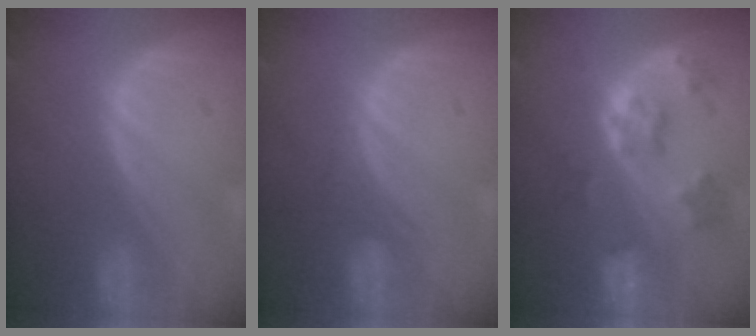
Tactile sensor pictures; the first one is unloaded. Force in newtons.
{"total": 1.9, "press": 1.8, "slide": 0.7}
{"total": 7.3, "press": 6.4, "slide": 3.4}